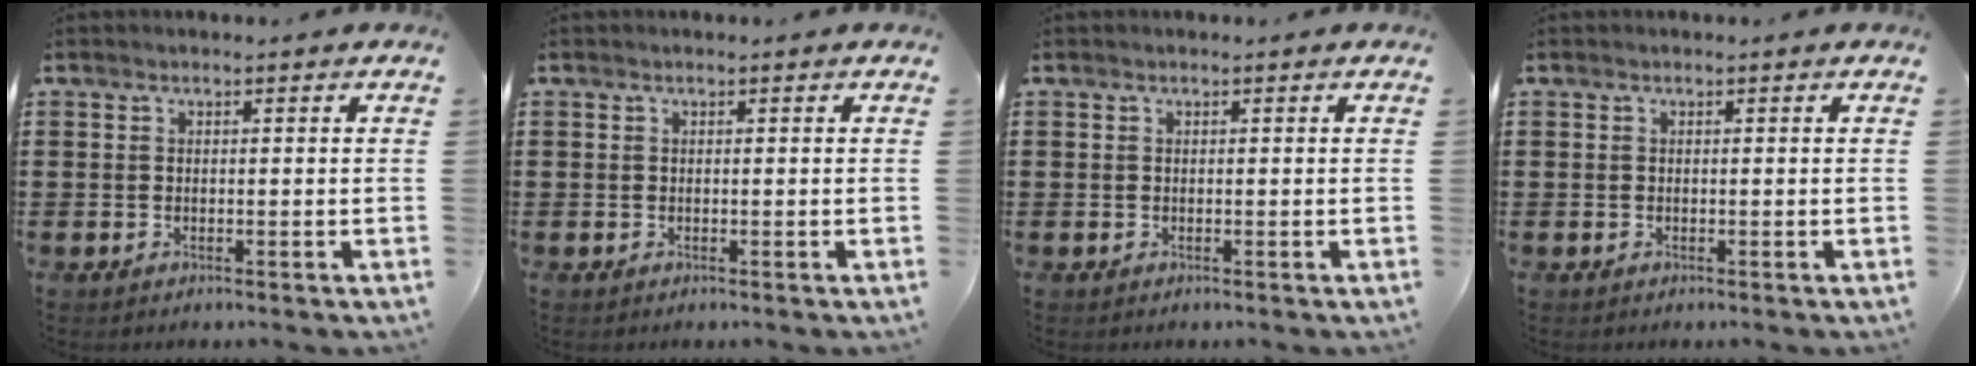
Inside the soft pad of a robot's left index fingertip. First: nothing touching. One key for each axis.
{"total": 0.0}
{"total": 0.0}
{"total": 0.0}